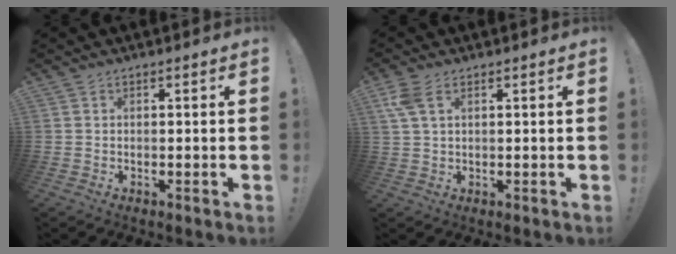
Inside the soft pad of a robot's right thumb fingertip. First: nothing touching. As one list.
[{"total": 5.3, "force": [2.5, 2.3, 4.1], "torque": [-0.087, -0.003, 0.049]}]